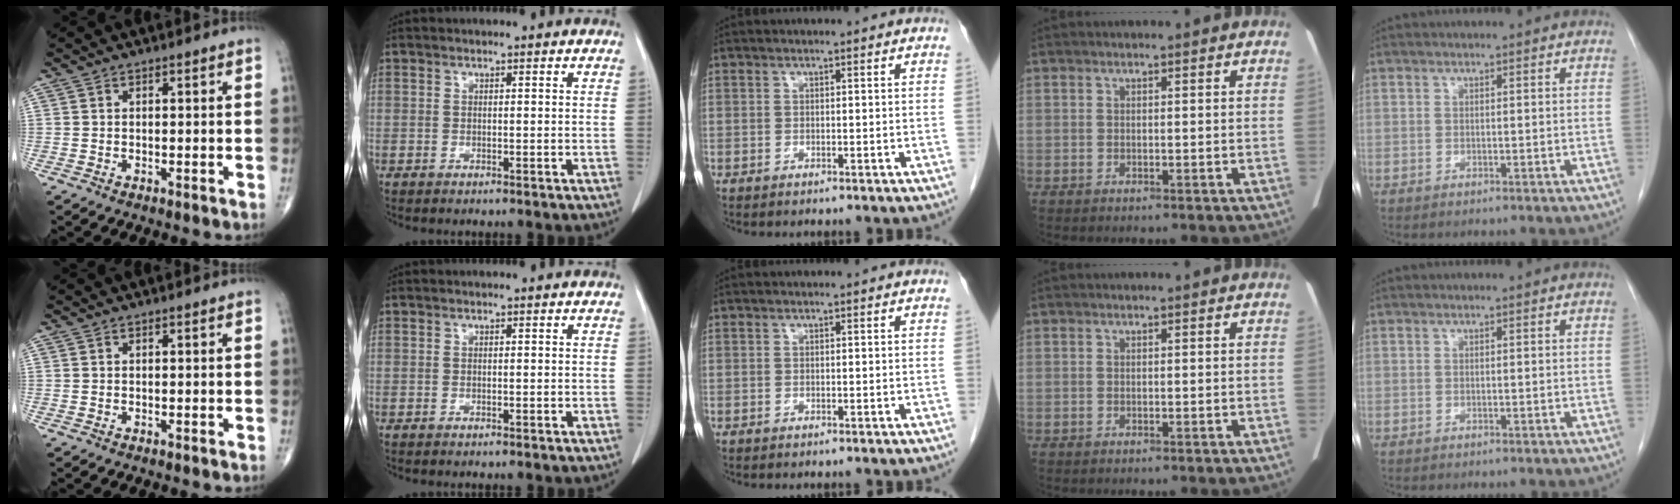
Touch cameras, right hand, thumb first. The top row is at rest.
{}